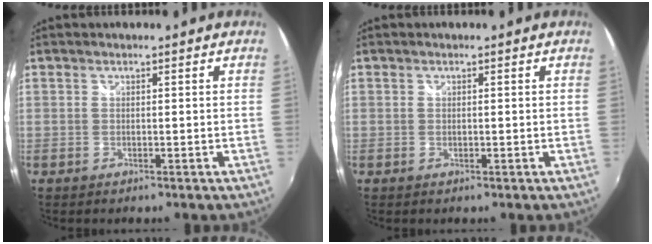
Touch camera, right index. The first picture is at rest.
{"total": 0.0}